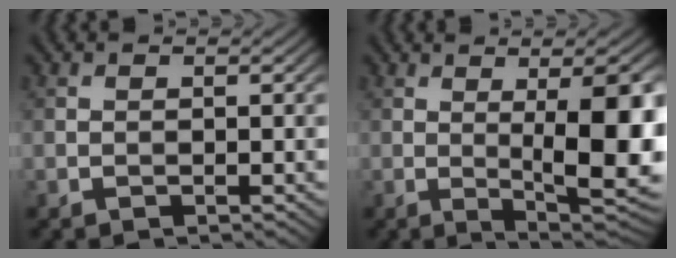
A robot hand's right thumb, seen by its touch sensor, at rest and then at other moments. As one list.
[{"total": 13.4, "force": [0.5, 3.9, 12.8], "torque": [-0.153, 0.012, 0.003]}]